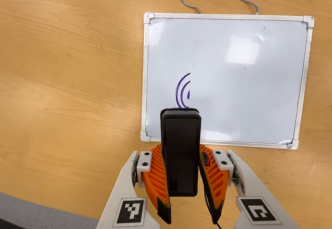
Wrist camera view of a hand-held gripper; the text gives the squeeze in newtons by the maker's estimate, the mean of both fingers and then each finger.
{"total": 8.9, "left": 6.6, "right": 11.3}